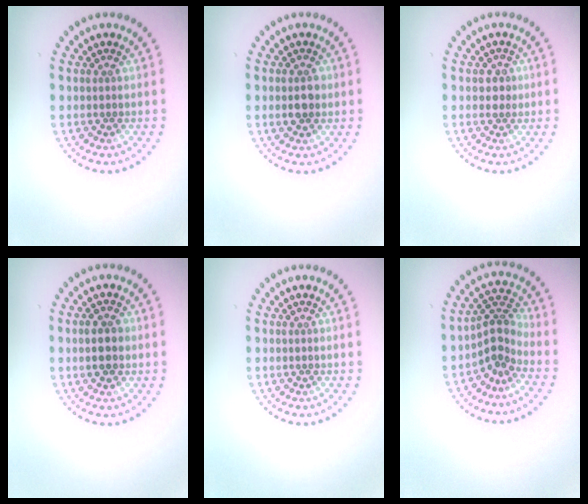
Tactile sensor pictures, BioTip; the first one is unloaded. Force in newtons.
{"total": 2.4, "press": 2.4, "slide": 0.1}
{"total": 1.3, "press": 1.3, "slide": 0.2}
{"total": 2.3, "press": 2.2, "slide": 0.1}
{"total": 0.0}
{"total": 3.0, "press": 1.9, "slide": 2.3}